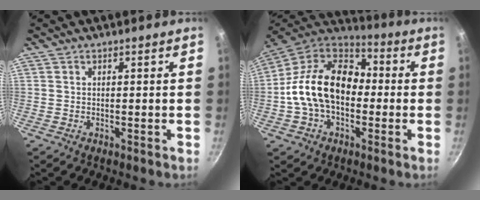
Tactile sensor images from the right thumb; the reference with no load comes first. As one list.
[{"total": 19.2, "force": [-1.2, 13.3, 13.8], "torque": [-0.211, 0.046, -0.038]}]